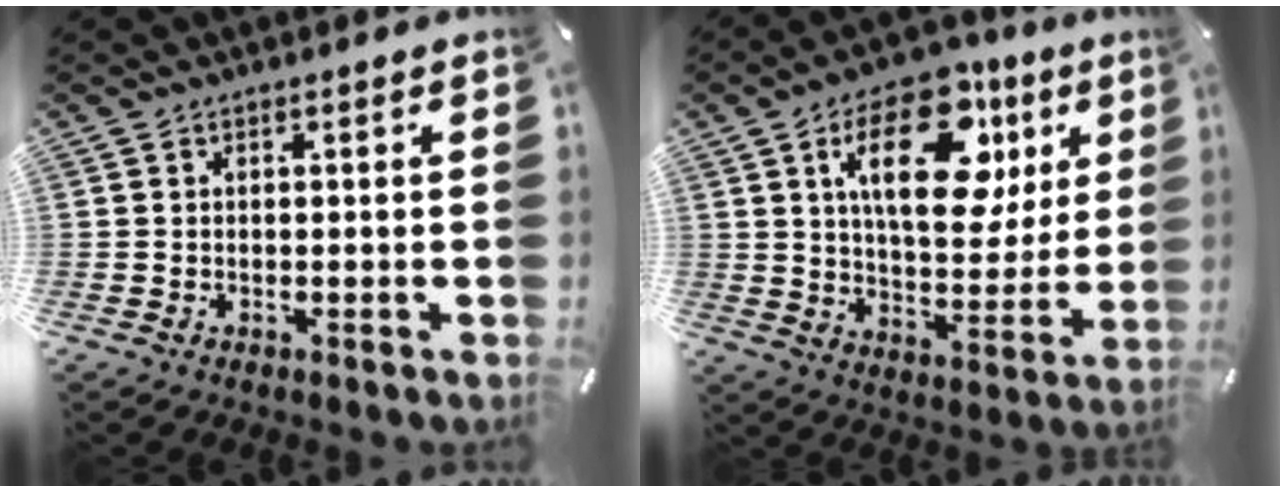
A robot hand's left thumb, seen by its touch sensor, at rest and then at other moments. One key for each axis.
{"total": 20.7, "fx": 9.2, "fy": 11.1, "fz": 14.9, "tx": -0.221, "ty": -0.028, "tz": 0.151}